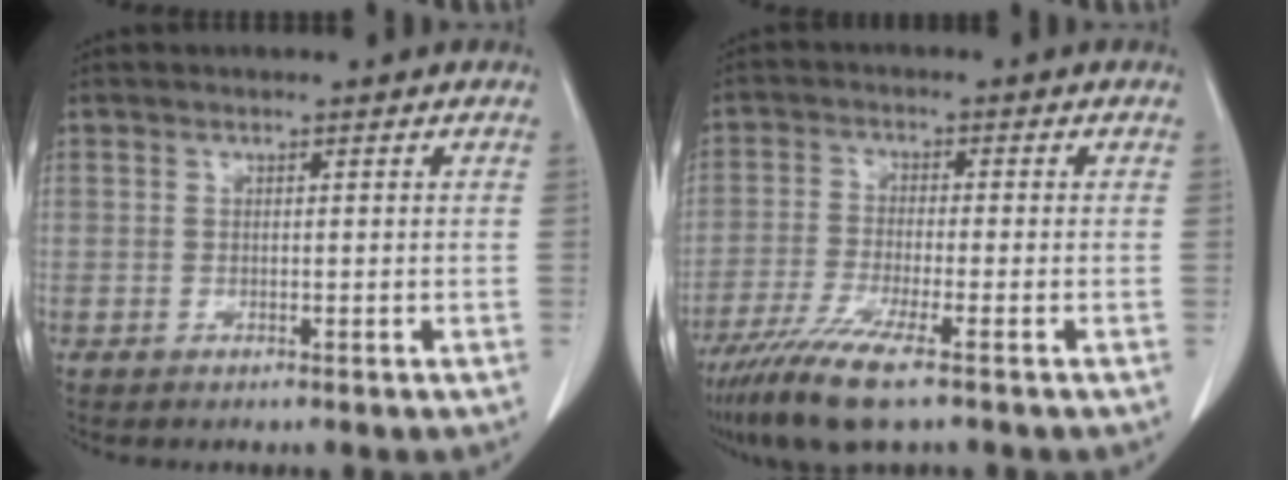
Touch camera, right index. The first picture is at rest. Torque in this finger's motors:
{"motor_torque": [1.01, -0.93, 0.22, 0.14]}